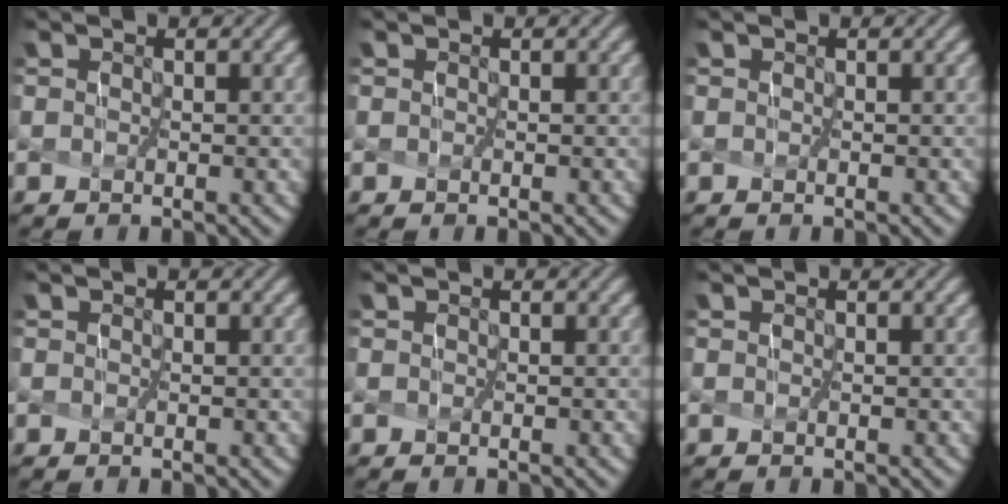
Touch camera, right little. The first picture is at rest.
{"total": 0.0}
{"total": 0.0}
{"total": 0.0}
{"total": 0.0}
{"total": 0.0}